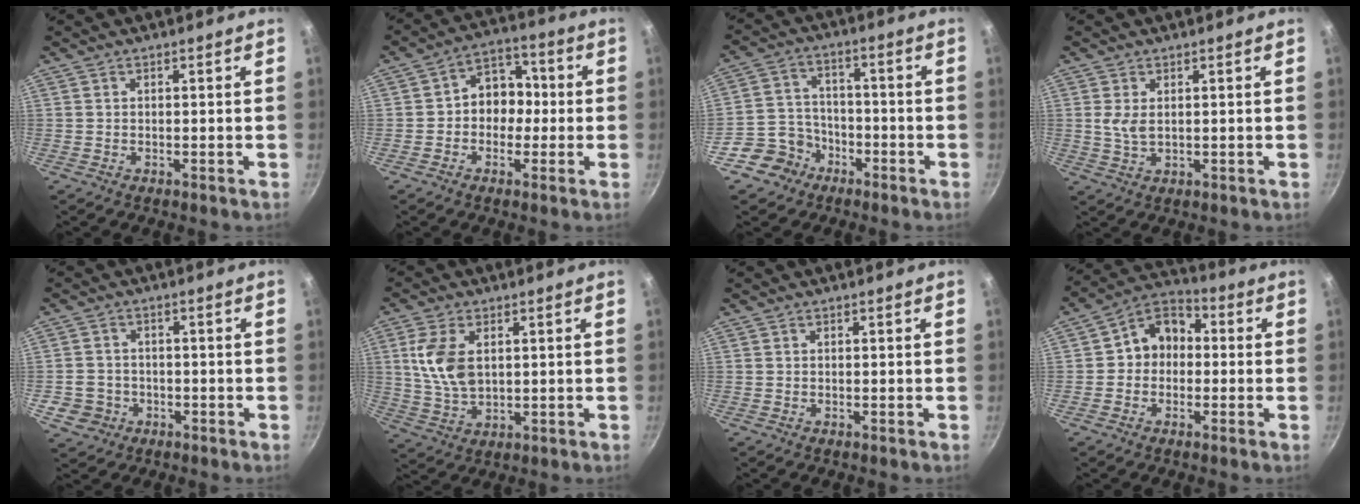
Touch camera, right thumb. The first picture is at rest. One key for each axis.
{"total": 8.5, "fx": -0.5, "fy": 7.1, "fz": 4.7, "tx": -0.012, "ty": 0.027, "tz": -0.024}
{"total": 9.0, "fx": -4.7, "fy": 7.5, "fz": 1.9, "tx": -0.008, "ty": 0.050, "tz": -0.085}
{"total": 3.4, "fx": 0.7, "fy": 1.8, "fz": 2.7, "tx": -0.052, "ty": -0.006, "tz": 0.018}
{"total": 5.5, "fx": -1.8, "fy": 5.0, "fz": 1.5, "tx": -0.014, "ty": 0.022, "tz": -0.023}
{"total": 9.6, "fx": 2.1, "fy": 5.7, "fz": 7.4, "tx": -0.143, "ty": -0.014, "tz": 0.045}
{"total": 0.0}
{"total": 8.9, "fx": -0.2, "fy": 7.4, "fz": 4.9, "tx": -0.036, "ty": 0.031, "tz": -0.025}